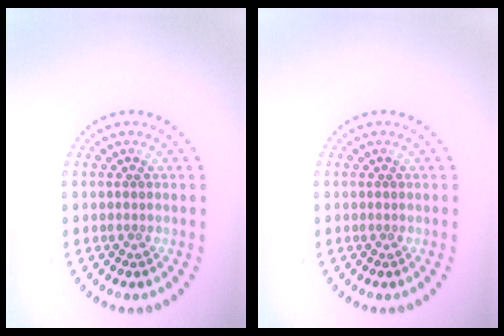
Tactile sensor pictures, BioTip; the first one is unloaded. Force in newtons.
{"total": 0.0}